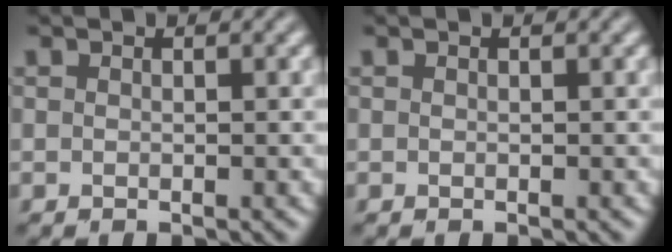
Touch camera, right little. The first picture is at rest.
{"total": 0.0}